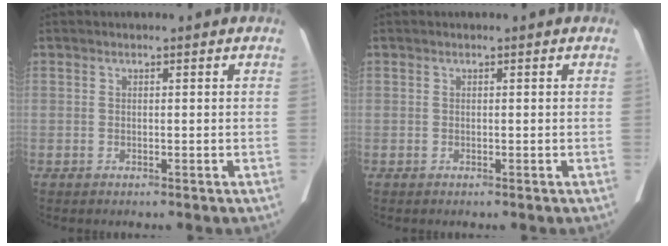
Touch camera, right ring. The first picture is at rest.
{"total": 0.0}